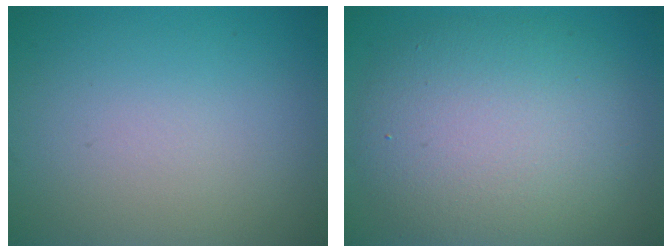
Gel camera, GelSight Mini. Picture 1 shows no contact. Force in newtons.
{"total": 8.7, "press": 8.7, "slide": 0.3}